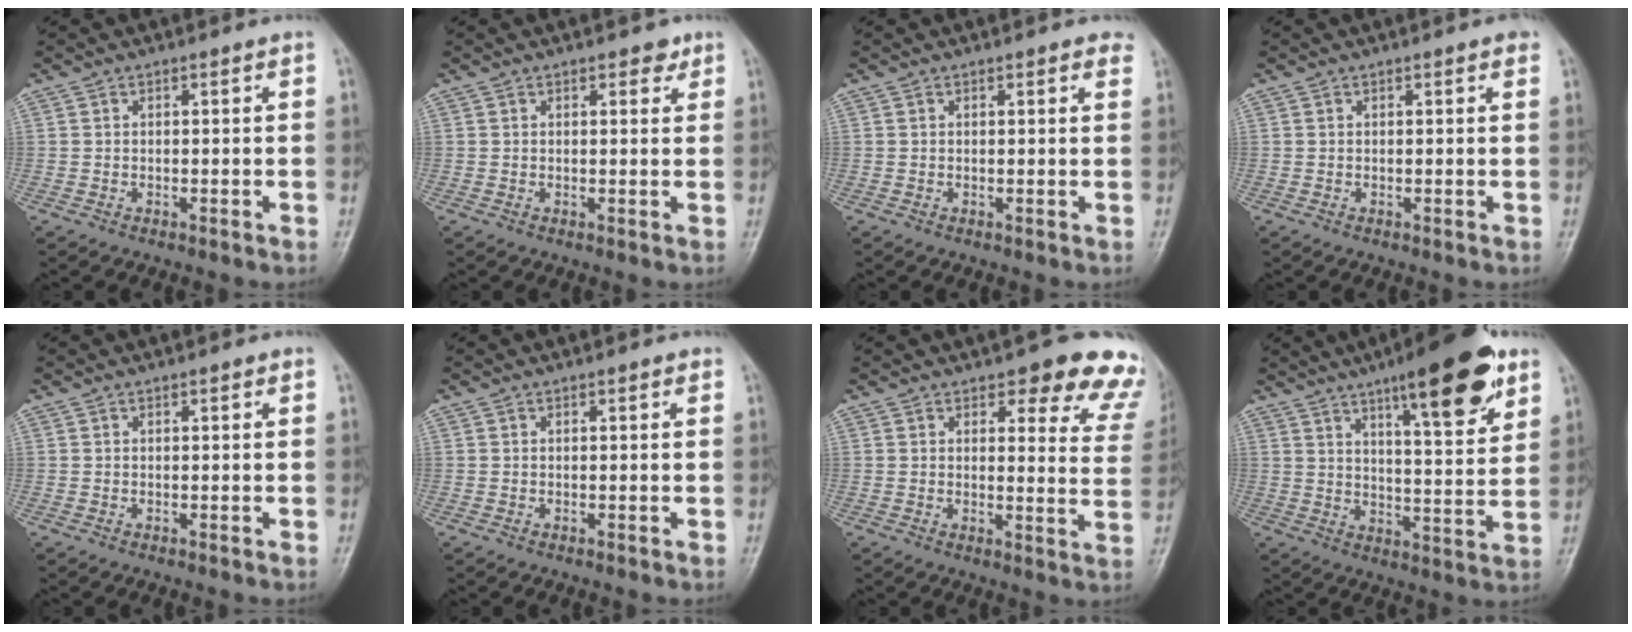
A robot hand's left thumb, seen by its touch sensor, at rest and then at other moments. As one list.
[{"total": 2.1, "force": [1.3, 1.2, 1.1], "torque": [0.000, -0.005, 0.014]}, {"total": 2.2, "force": [1.5, 0.8, 1.4], "torque": [-0.004, 0.000, 0.013]}, {"total": 1.2, "force": [0.7, 0.2, 1.0], "torque": [-0.014, 0.000, 0.005]}, {"total": 0.5, "force": [0.3, 0.2, 0.4], "torque": [-0.006, -0.001, 0.003]}, {"total": 0.7, "force": [0.4, 0.2, 0.5], "torque": [-0.007, 0.000, 0.003]}, {"total": 14.7, "force": [11.2, 5.4, 7.8], "torque": [-0.029, -0.055, 0.103]}, {"total": 17.5, "force": [10.3, 4.5, 13.5], "torque": [-0.167, -0.047, 0.152]}]